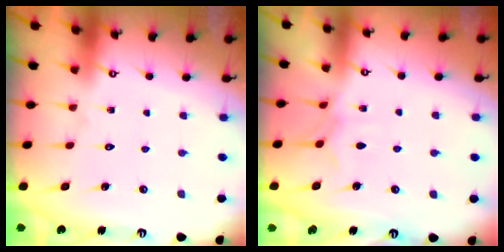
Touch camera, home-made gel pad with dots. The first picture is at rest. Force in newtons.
{"total": 3.9, "press": 3.9, "slide": 0.2}